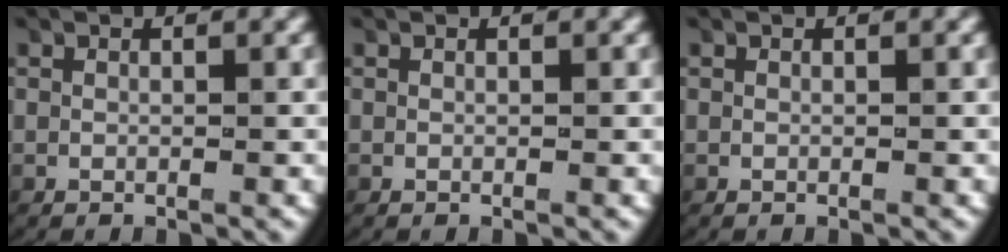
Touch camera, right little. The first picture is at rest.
{"total": 0.0}
{"total": 0.0}